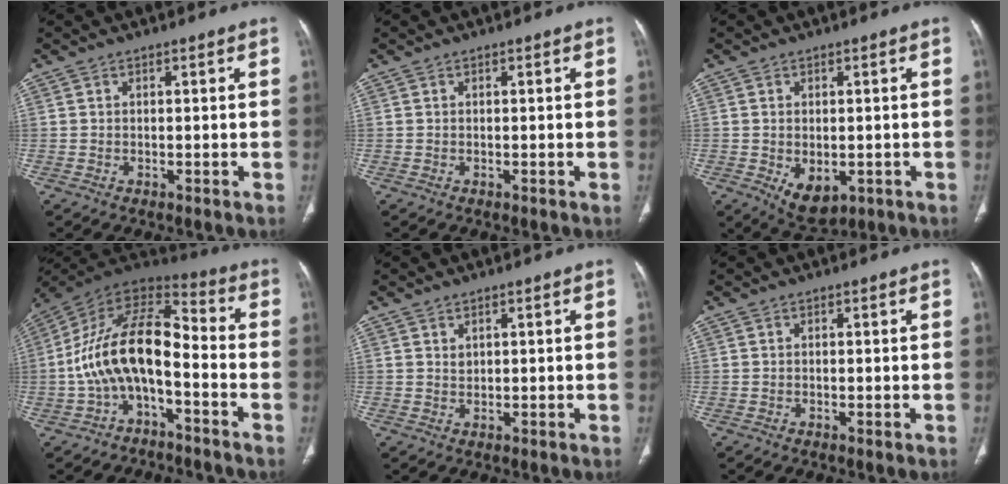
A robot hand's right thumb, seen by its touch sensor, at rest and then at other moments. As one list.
[{"total": 0.0}, {"total": 6.3, "force": [-1.5, 4.0, 4.7], "torque": [-0.056, -0.005, -0.006]}, {"total": 15.6, "force": [-4.2, 7.7, 12.8], "torque": [-0.226, 0.083, -0.084]}, {"total": 1.1, "force": [0.7, 0.6, 0.5], "torque": [-0.001, -0.006, 0.015]}, {"total": 0.0}]